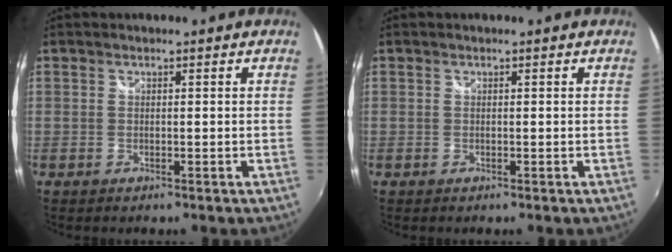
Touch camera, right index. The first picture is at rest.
{"total": 0.0}